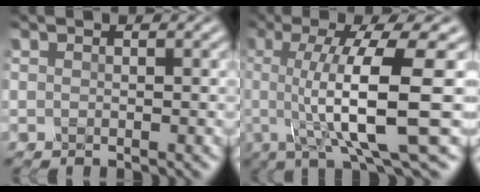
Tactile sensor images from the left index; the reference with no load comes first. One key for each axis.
{"total": 10.1, "fx": -0.7, "fy": 2.0, "fz": 9.9, "tx": -0.129, "ty": -0.002, "tz": -0.016}